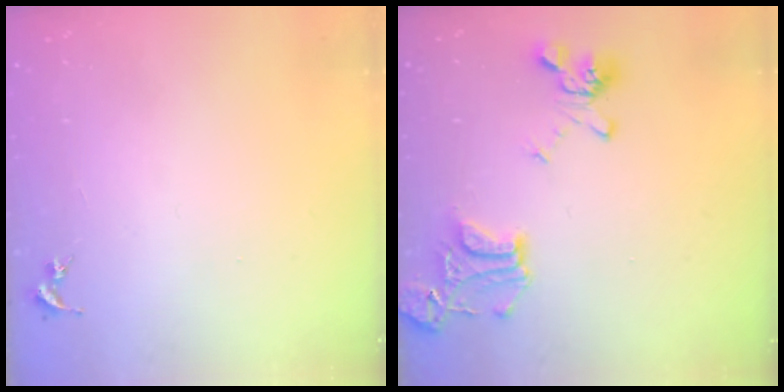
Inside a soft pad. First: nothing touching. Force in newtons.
{"total": 18.3, "press": 18.2, "slide": 1.7}